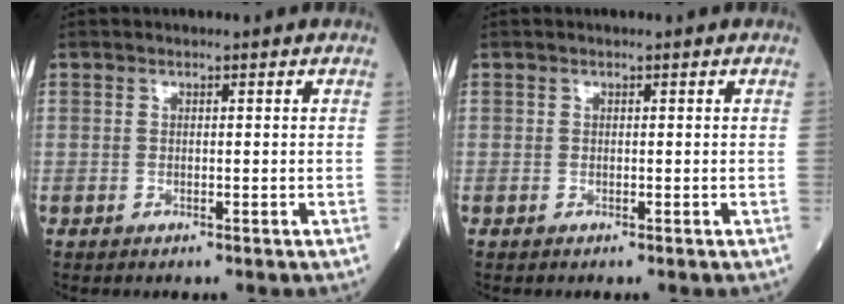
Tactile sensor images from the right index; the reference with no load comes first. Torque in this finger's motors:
{"motor_torque": [0.08, 0.03, -0.07, -0.01]}